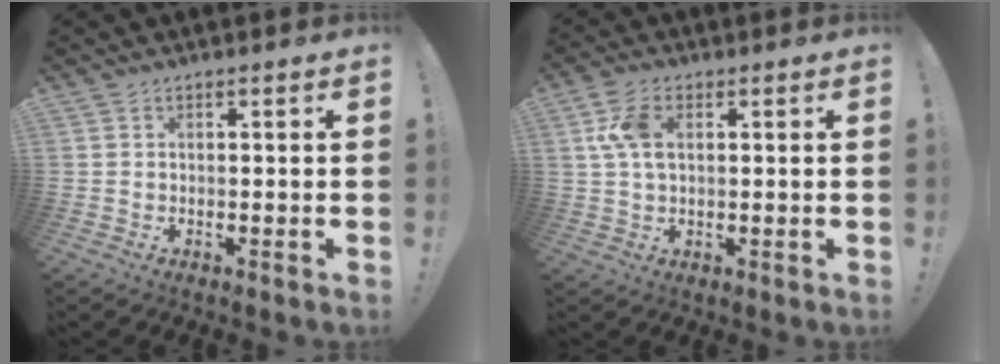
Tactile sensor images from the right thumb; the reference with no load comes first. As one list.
[{"total": 8.2, "force": [2.1, 4.9, 6.3], "torque": [-0.132, 0.008, 0.043]}]